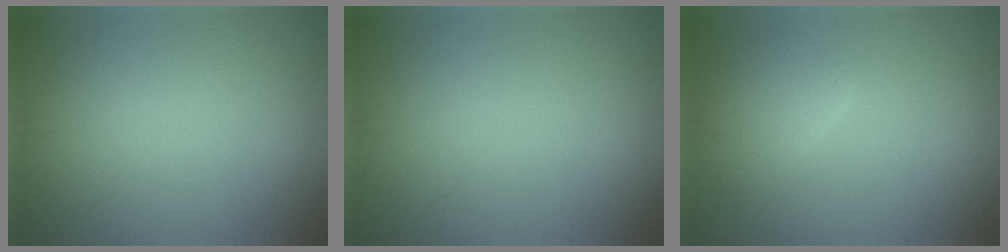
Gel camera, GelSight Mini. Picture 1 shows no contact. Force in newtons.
{"total": 0.0}
{"total": 3.0, "press": 3.0, "slide": 0.2}